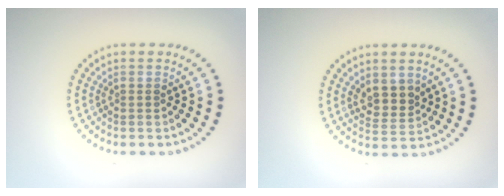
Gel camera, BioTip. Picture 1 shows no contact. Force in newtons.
{"total": 2.5, "press": 2.2, "slide": 1.2}